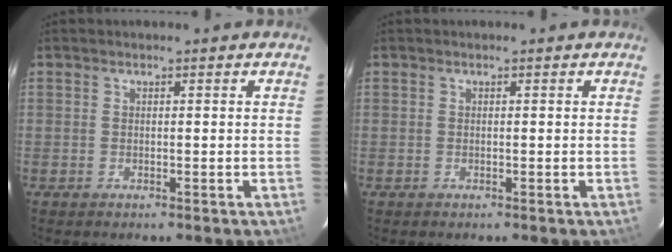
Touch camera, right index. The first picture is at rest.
{"total": 0.0}